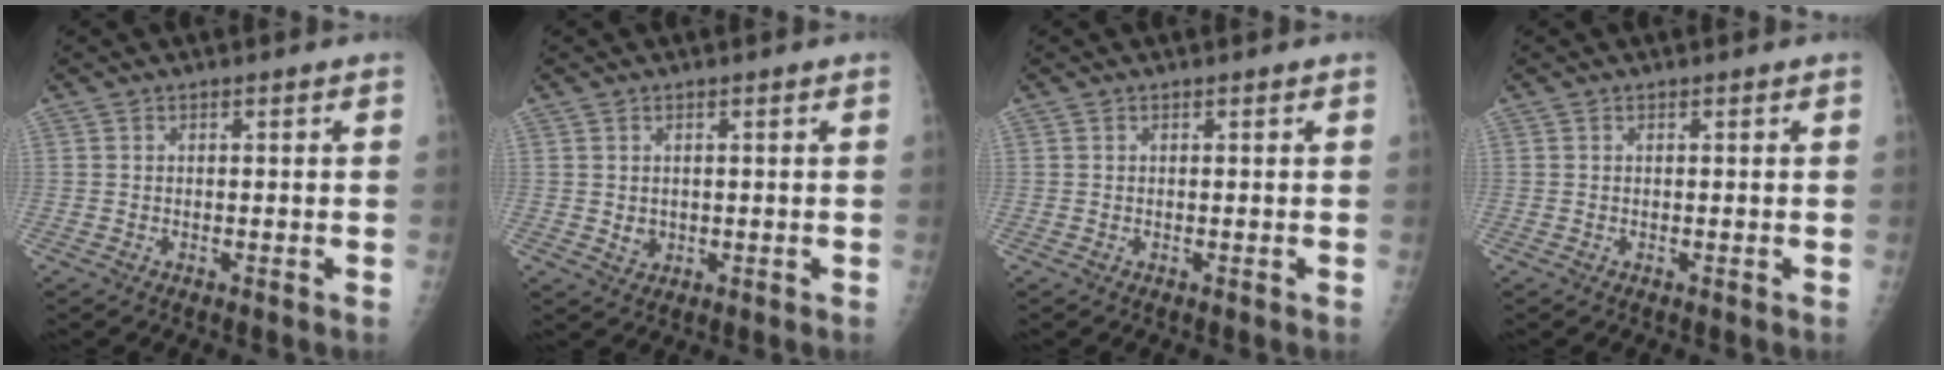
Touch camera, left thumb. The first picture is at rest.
{"total": 2.0, "force": [0.2, 1.8, 1.0], "torque": [-0.011, -0.003, 0.011]}
{"total": 0.0}
{"total": 0.0}